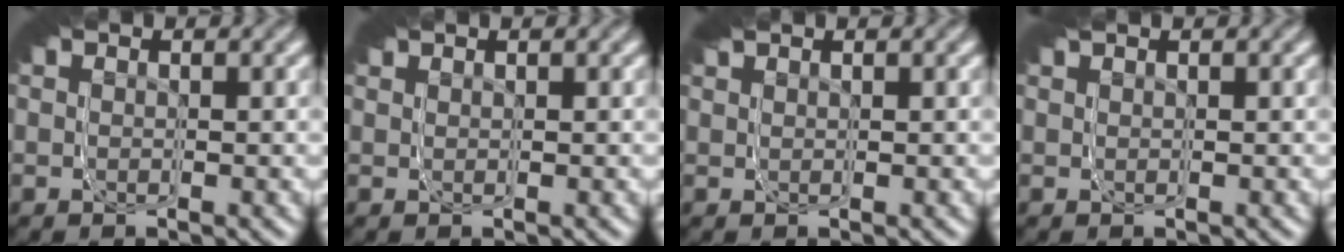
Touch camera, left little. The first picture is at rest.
{"total": 0.8, "force": [0.6, 0.5, 0.3], "torque": [-0.015, -0.002, 0.010]}
{"total": 1.2, "force": [0.8, 0.6, 0.6], "torque": [-0.021, 0.002, 0.013]}
{"total": 0.7, "force": [0.5, 0.2, 0.5], "torque": [-0.018, 0.002, 0.008]}